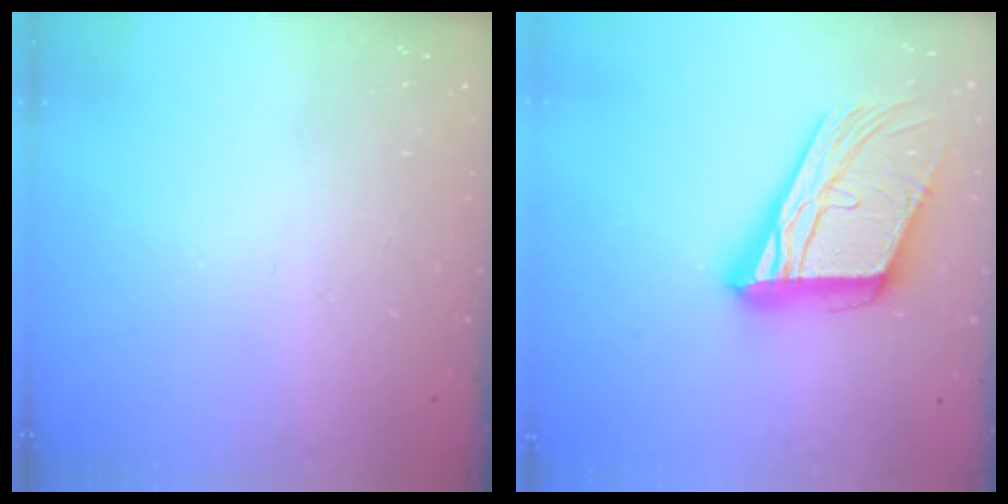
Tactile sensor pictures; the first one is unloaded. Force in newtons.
{"total": 21.2, "press": 21.0, "slide": 2.9}